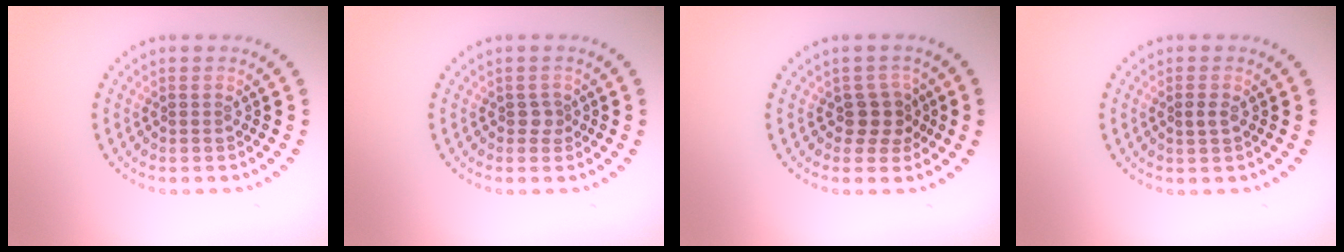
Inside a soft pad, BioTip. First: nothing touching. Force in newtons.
{"total": 1.0, "press": 0.7, "slide": 0.8}
{"total": 2.3, "press": 1.9, "slide": 1.3}
{"total": 1.0, "press": 1.0, "slide": 0.2}